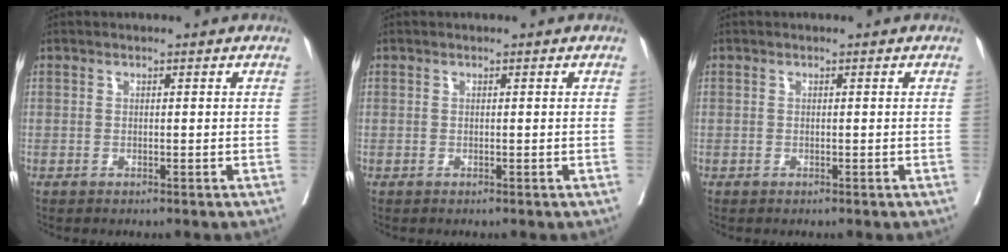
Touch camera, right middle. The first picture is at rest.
{"total": 0.0}
{"total": 0.0}